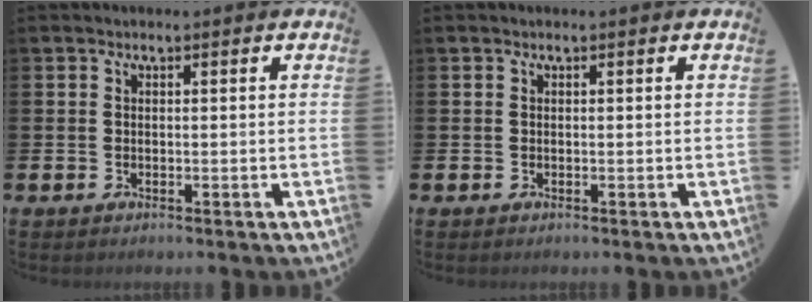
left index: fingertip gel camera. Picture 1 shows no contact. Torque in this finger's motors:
{"motor_torque": [-0.02, 0.02, 0.00, 0.00]}